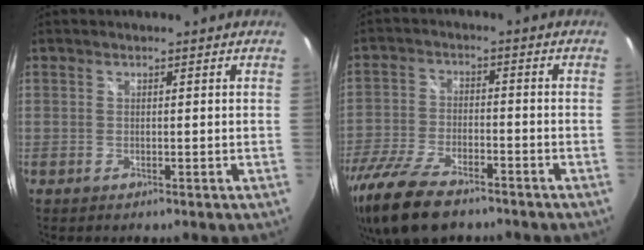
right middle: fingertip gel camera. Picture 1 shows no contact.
{"total": 15.5, "force": [-11.6, 5.6, 8.6], "torque": [-0.204, -0.038, -0.216]}